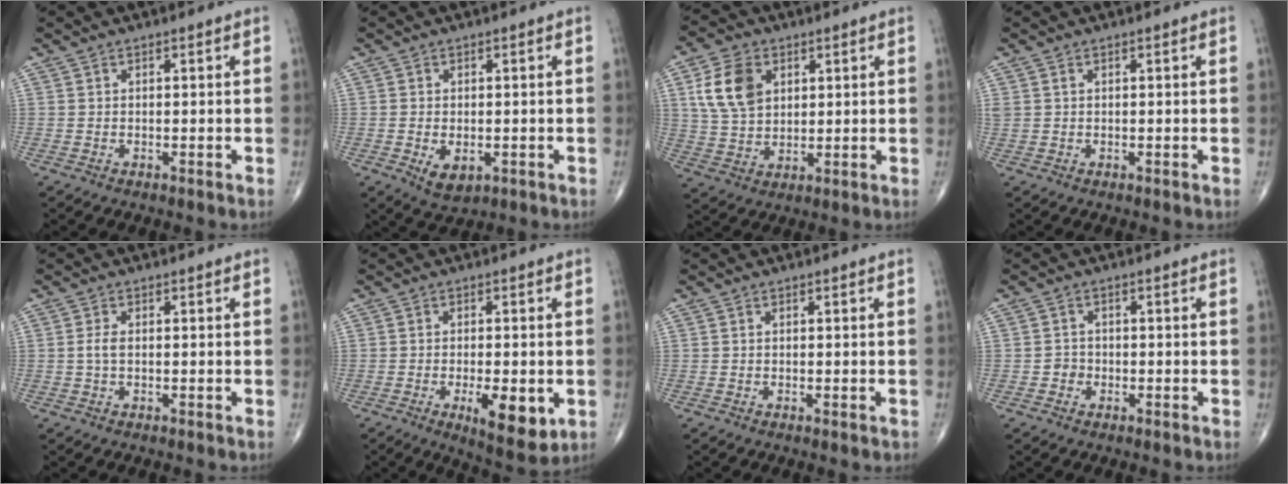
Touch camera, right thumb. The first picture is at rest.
{"total": 4.6, "force": [-1.2, 2.8, 3.5], "torque": [-0.053, -0.005, -0.010]}
{"total": 10.5, "force": [3.5, 7.3, 6.7], "torque": [-0.113, -0.007, 0.071]}
{"total": 1.1, "force": [0.4, 0.8, 0.7], "torque": [-0.020, 0.008, 0.013]}
{"total": 1.8, "force": [-0.1, 0.9, 1.6], "torque": [-0.036, 0.000, -0.002]}
{"total": 9.7, "force": [-2.8, 3.6, 8.6], "torque": [-0.118, -0.016, -0.038]}
{"total": 0.8, "force": [-0.3, 0.3, 0.7], "torque": [-0.009, -0.002, -0.004]}
{"total": 2.1, "force": [-0.8, 1.9, 0.4], "torque": [0.004, 0.009, -0.020]}